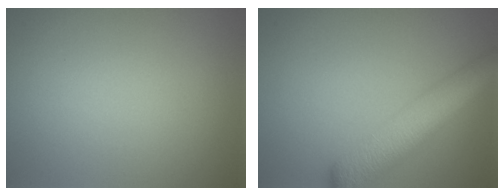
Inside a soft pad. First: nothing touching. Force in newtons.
{"total": 7.0, "press": 7.0, "slide": 0.2}